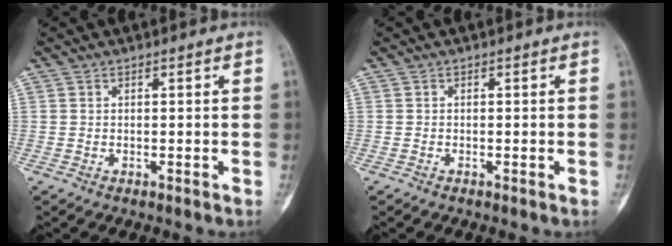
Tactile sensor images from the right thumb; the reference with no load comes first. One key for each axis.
{"total": 0.0}